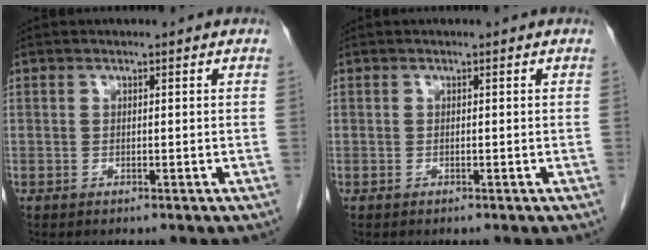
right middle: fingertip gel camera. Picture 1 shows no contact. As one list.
[{"total": 0.0}]